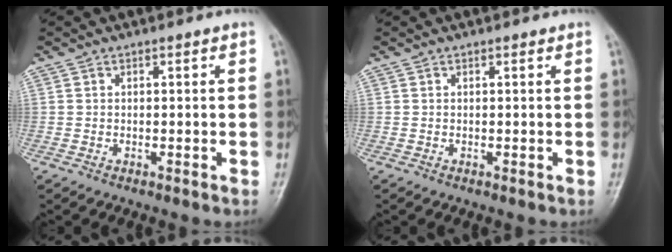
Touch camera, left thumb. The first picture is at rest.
{"total": 0.0}